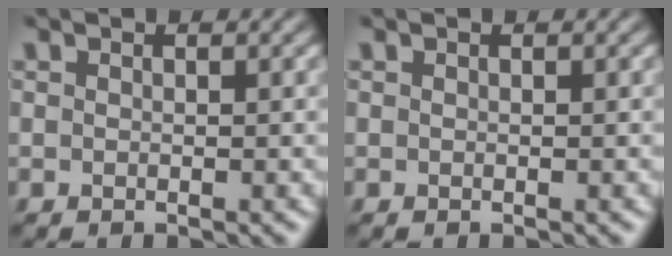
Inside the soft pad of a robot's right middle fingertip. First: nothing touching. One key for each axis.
{"total": 0.0}